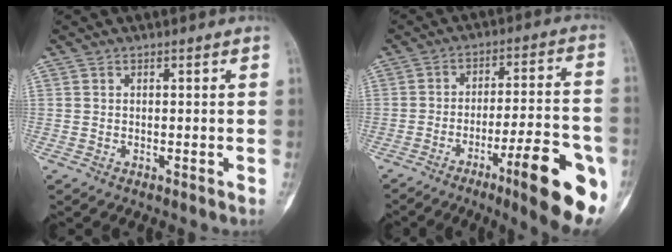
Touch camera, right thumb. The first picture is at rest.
{"total": 17.8, "force": [-8.0, 3.4, 15.5], "torque": [-0.181, 0.032, -0.111]}